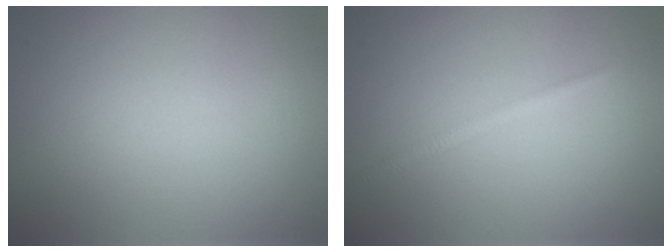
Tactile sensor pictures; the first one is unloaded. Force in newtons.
{"total": 0.9, "press": 0.9, "slide": 0.1}